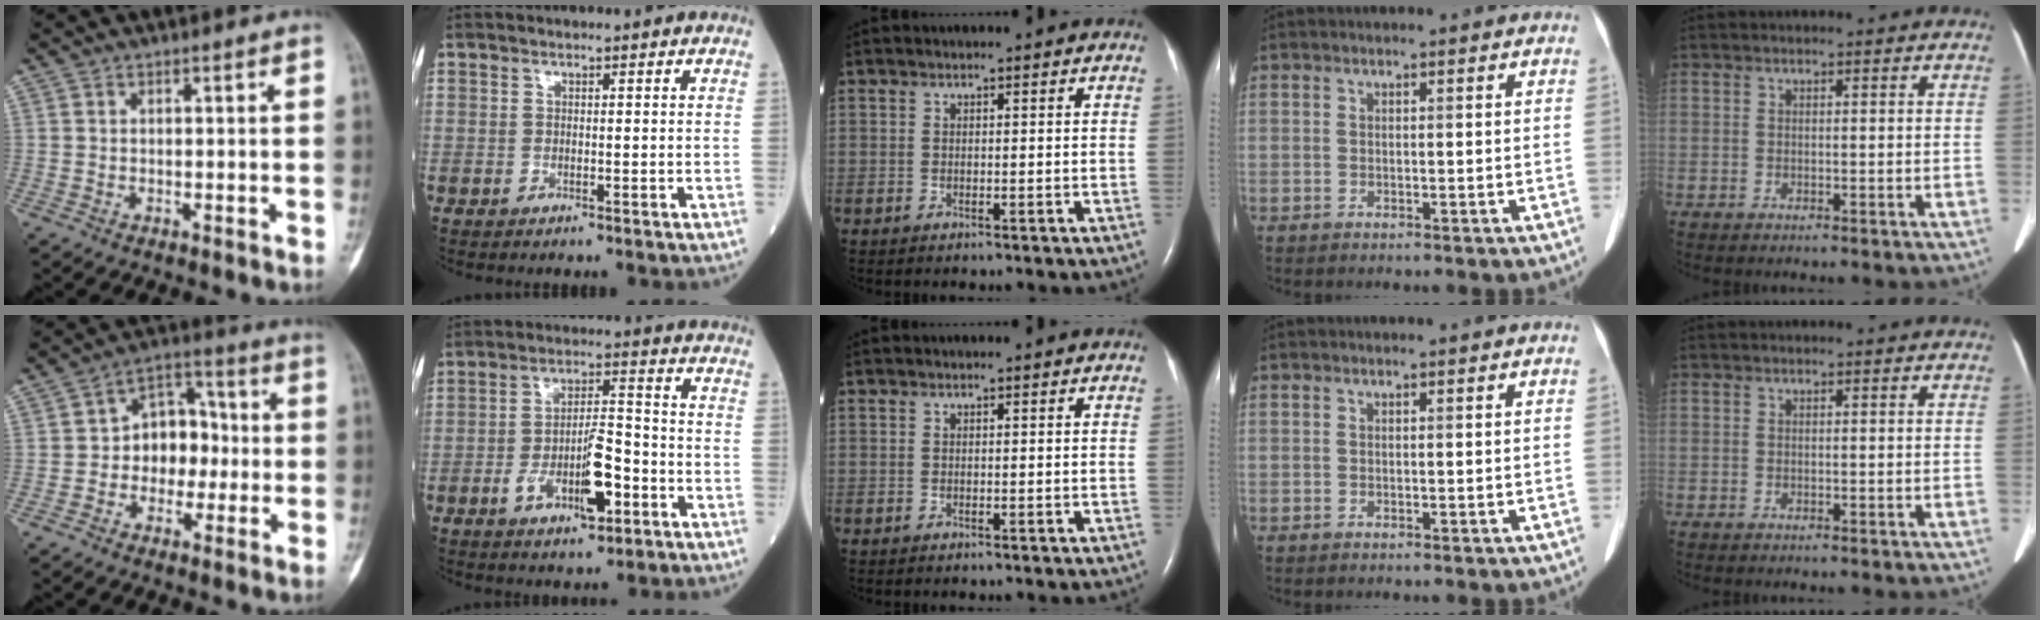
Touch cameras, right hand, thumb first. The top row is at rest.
{"thumb": {"total": 9.8, "force": [-1.0, 7.4, 6.3], "torque": [-0.048, 0.040, -0.029]}, "index": {"total": 9.8, "force": [-3.7, 2.8, 8.6], "torque": [-0.154, 0.006, -0.061]}}